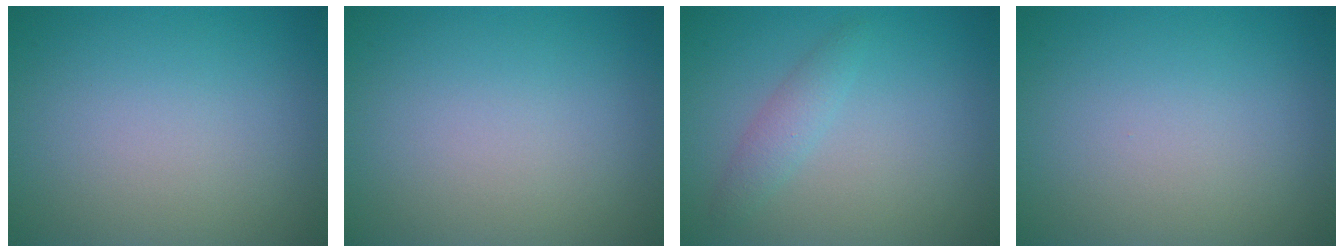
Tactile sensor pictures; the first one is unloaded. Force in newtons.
{"total": 0.0}
{"total": 1.7, "press": 1.7, "slide": 0.0}
{"total": 0.0}